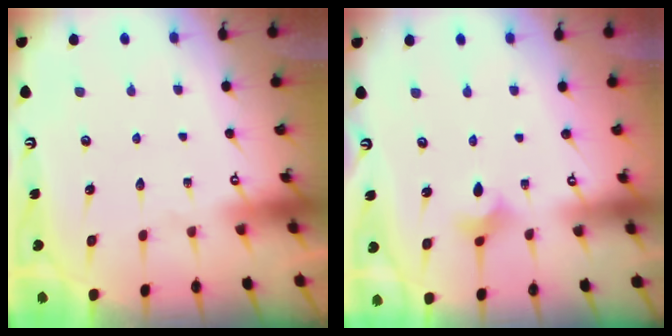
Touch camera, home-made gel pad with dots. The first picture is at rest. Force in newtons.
{"total": 3.4, "press": 3.4, "slide": 0.5}